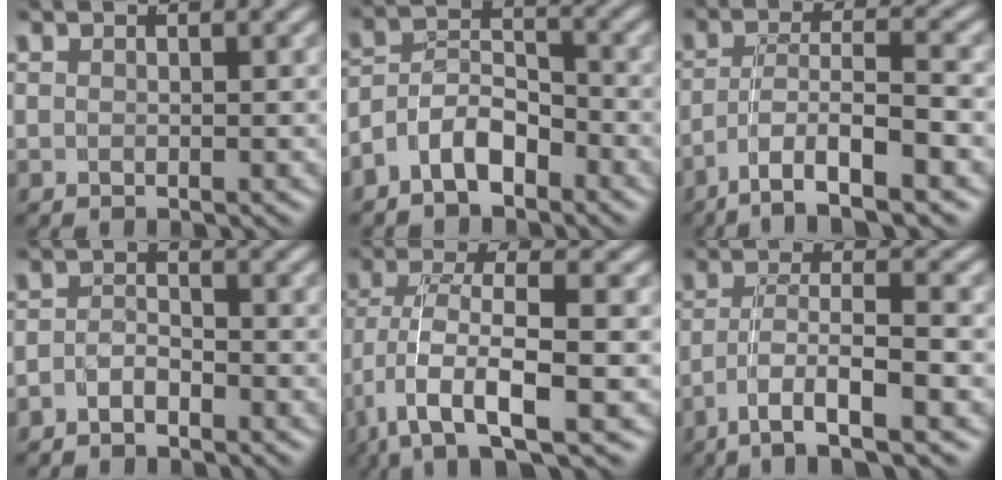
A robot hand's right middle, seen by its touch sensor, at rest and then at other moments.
{"total": 6.0, "force": [-3.2, 4.2, 2.9], "torque": [-0.048, -0.015, -0.053]}
{"total": 6.5, "force": [-4.0, 2.2, 4.6], "torque": [-0.092, -0.020, -0.054]}
{"total": 2.5, "force": [-2.1, 1.1, 0.8], "torque": [-0.014, -0.010, -0.034]}
{"total": 6.2, "force": [-3.0, 2.3, 4.9], "torque": [-0.119, -0.036, -0.028]}
{"total": 5.7, "force": [-3.2, 1.7, 4.4], "torque": [-0.091, -0.024, -0.040]}